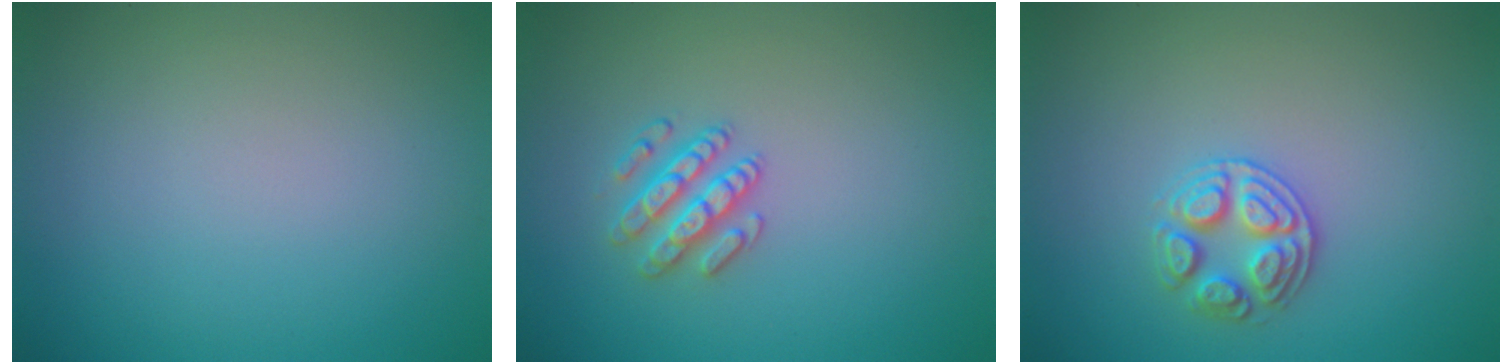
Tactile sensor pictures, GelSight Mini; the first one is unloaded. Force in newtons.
{"total": 2.5, "press": 2.4, "slide": 0.5}
{"total": 2.7, "press": 2.6, "slide": 0.4}